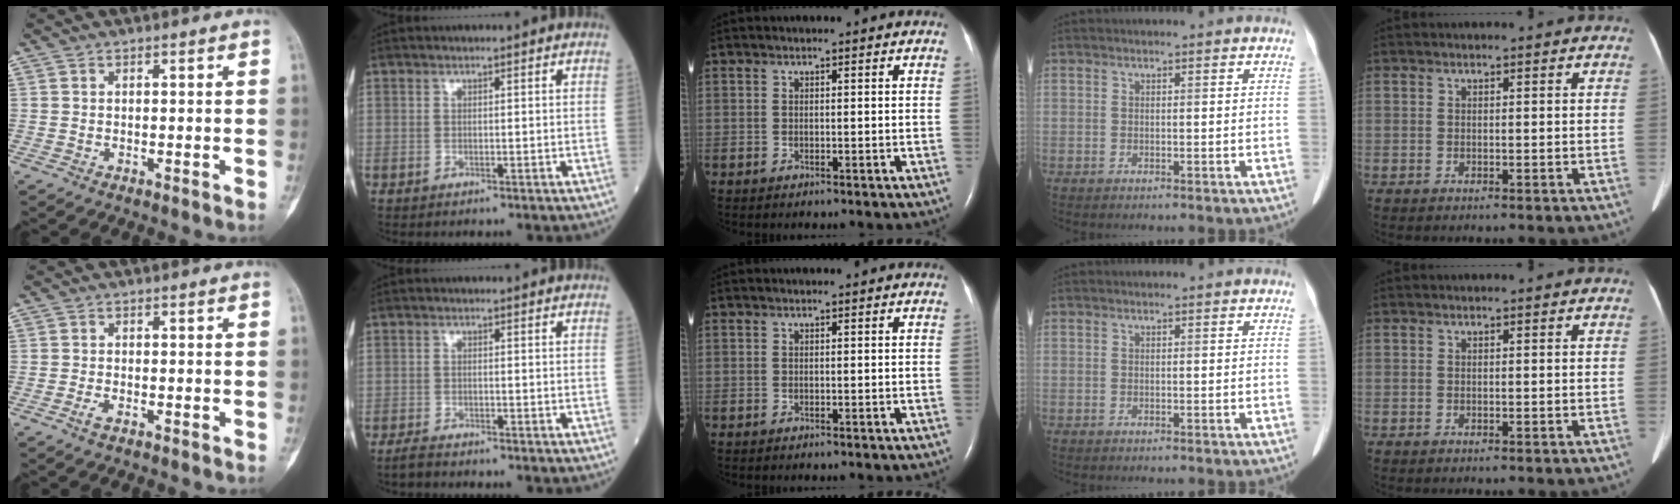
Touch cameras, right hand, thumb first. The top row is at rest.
{"thumb": {"total": 1.5, "force": [-0.9, 0.5, 1.1], "torque": [-0.027, 0.001, -0.020]}, "index": {"total": 2.1, "force": [-1.9, 0.2, 0.7], "torque": [-0.020, -0.006, -0.035]}}